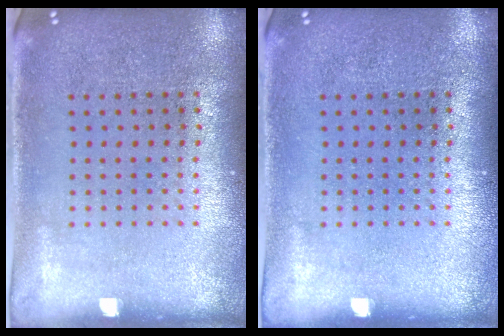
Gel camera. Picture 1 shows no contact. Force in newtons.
{"total": 0.0}